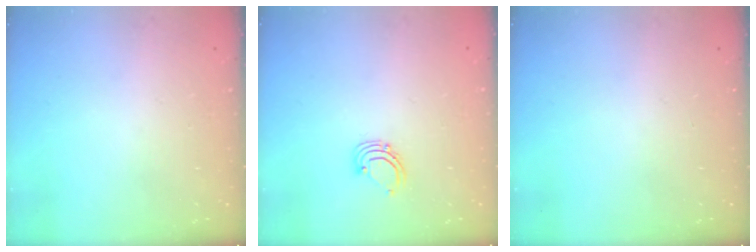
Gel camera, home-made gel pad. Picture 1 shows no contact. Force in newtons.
{"total": 2.9, "press": 2.9, "slide": 0.2}
{"total": 0.0}